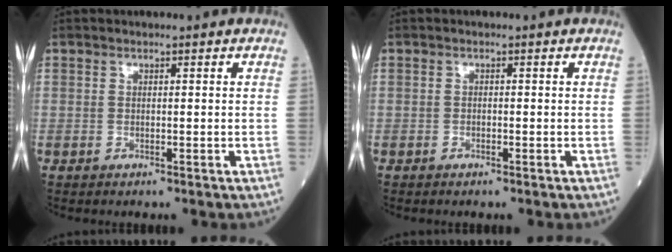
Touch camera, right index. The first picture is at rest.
{"total": 0.0}